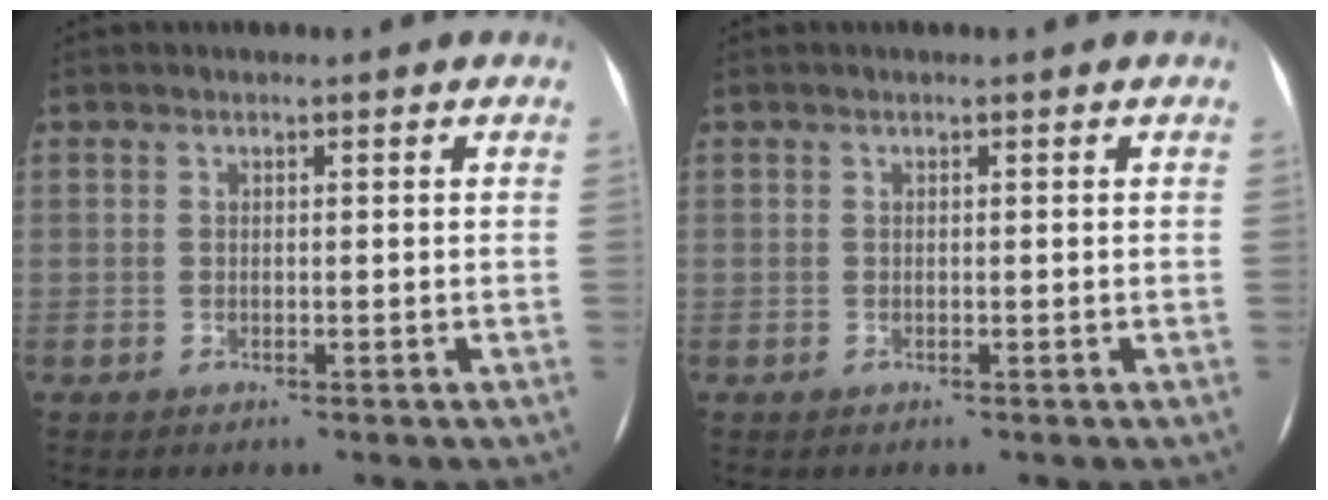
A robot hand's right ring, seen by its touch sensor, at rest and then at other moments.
{"total": 0.0}